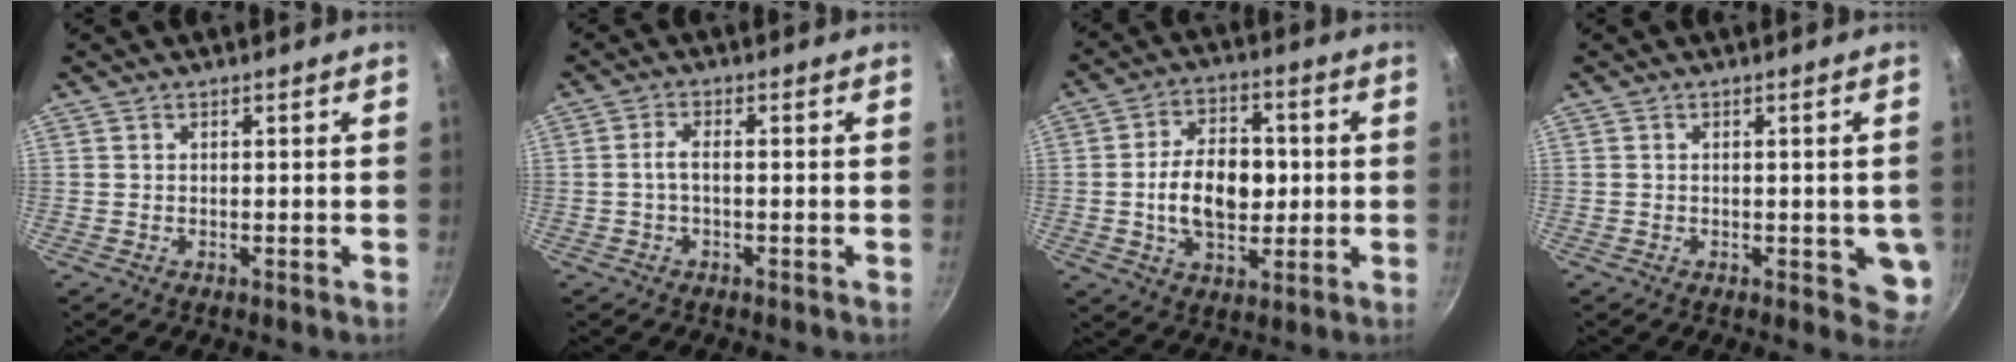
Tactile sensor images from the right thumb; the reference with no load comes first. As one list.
[{"total": 2.4, "force": [-0.6, 0.8, 2.2], "torque": [-0.054, 0.012, -0.015]}, {"total": 13.1, "force": [-0.2, 8.5, 10.0], "torque": [-0.138, 0.012, -0.009]}, {"total": 5.5, "force": [-0.7, 2.7, 4.8], "torque": [-0.028, -0.005, -0.007]}]